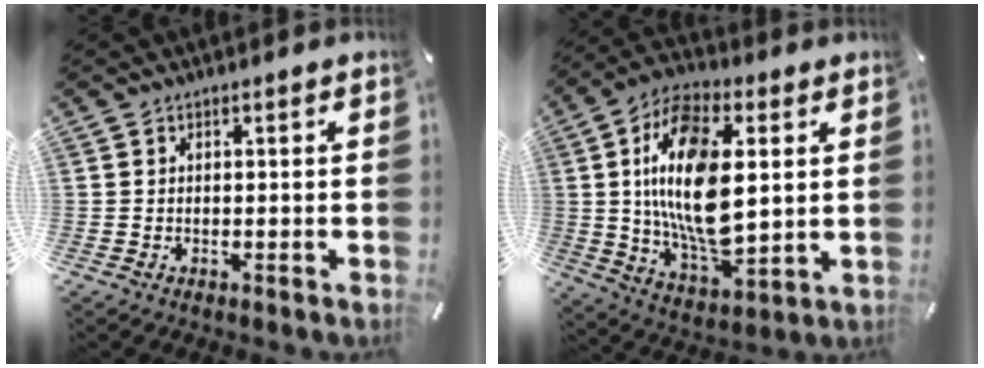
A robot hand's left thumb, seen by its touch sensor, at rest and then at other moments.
{"total": 19.4, "force": [3.8, 10.2, 16.0], "torque": [-0.329, -0.006, 0.062]}